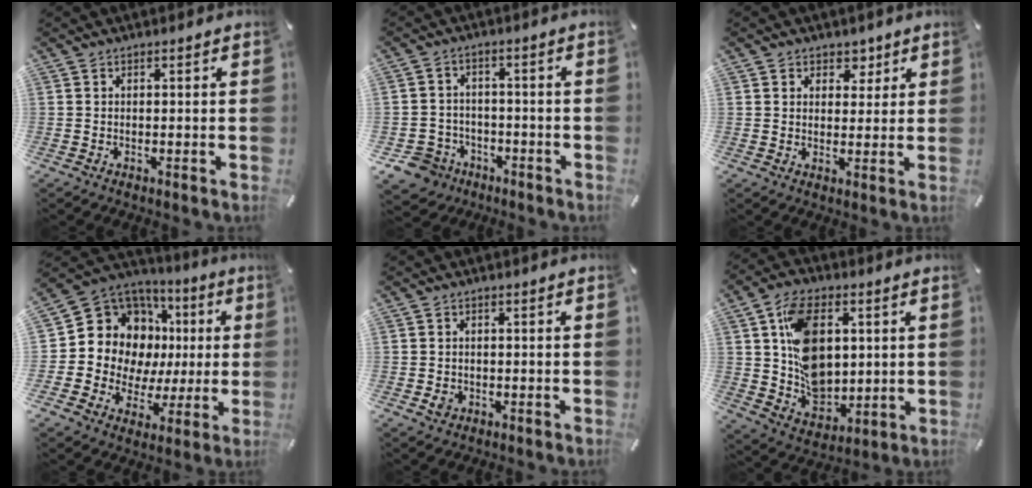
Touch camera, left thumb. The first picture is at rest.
{"total": 7.4, "force": [-3.9, 6.1, 1.5], "torque": [-0.048, 0.031, -0.073]}
{"total": 4.5, "force": [2.0, 3.9, 1.1], "torque": [-0.001, -0.005, 0.030]}
{"total": 14.0, "force": [3.7, 12.2, 5.7], "torque": [-0.106, -0.051, 0.085]}
{"total": 2.2, "force": [-0.6, 2.0, 0.8], "torque": [-0.006, 0.001, -0.012]}
{"total": 14.9, "force": [3.3, 10.8, 9.8], "torque": [-0.182, 0.005, 0.067]}